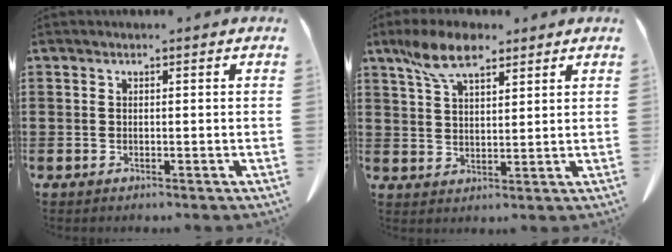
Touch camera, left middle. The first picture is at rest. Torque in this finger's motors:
{"motor_torque": [1.37, 0.77, 0.38, 0.14]}